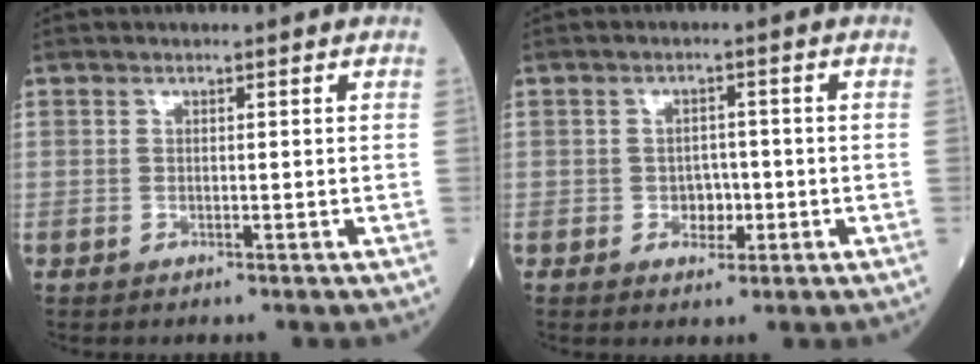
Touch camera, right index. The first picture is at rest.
{"total": 2.9, "force": [-0.8, 2.1, 1.8], "torque": [-0.020, 0.006, -0.010]}